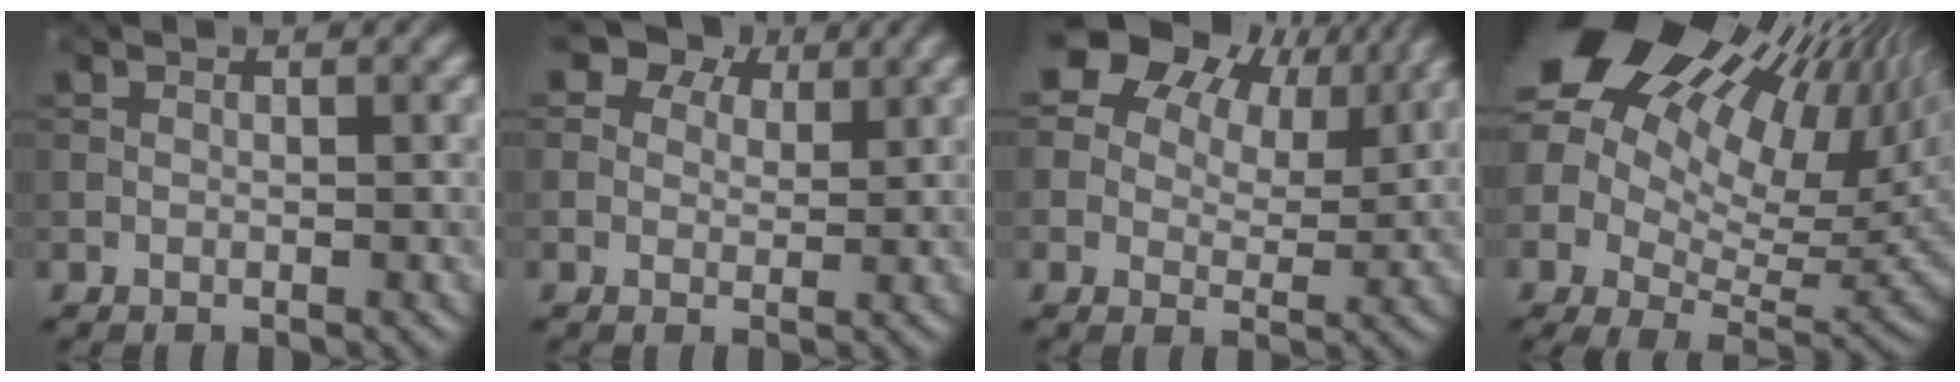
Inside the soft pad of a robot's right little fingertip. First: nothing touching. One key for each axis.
{"total": 5.5, "fx": 3.3, "fy": 3.7, "fz": 2.3, "tx": -0.039, "ty": 0.003, "tz": 0.031}
{"total": 13.2, "fx": 7.7, "fy": 7.8, "fz": 7.3, "tx": -0.138, "ty": 0.029, "tz": 0.111}
{"total": 19.4, "fx": 8.5, "fy": 10.1, "fz": 14.2, "tx": -0.242, "ty": 0.023, "tz": 0.158}